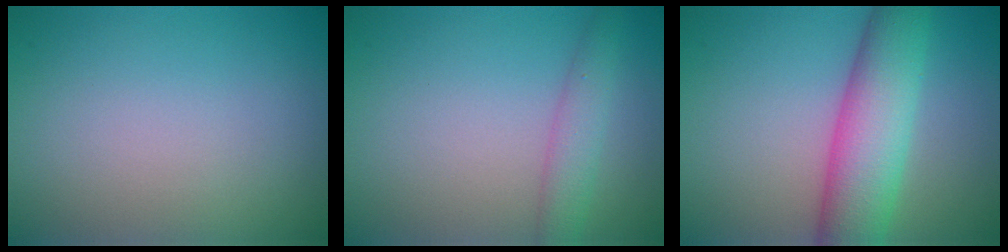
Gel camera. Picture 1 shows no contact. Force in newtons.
{"total": 2.4, "press": 2.4, "slide": 0.1}
{"total": 7.3, "press": 7.3, "slide": 0.2}